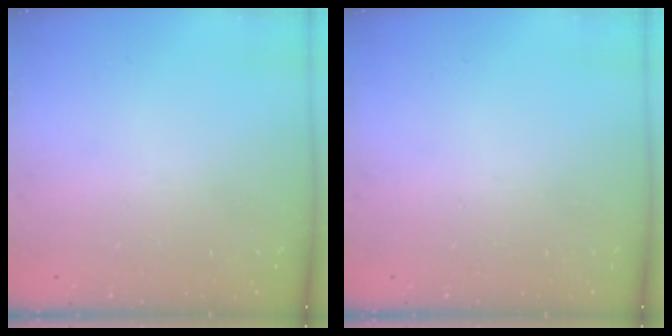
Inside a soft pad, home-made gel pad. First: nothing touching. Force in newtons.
{"total": 0.0}